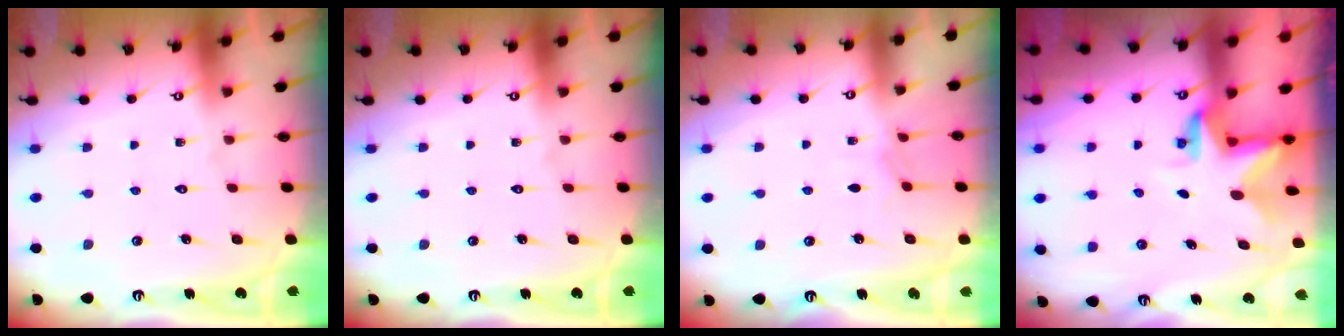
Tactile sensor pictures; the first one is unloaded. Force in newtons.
{"total": 0.0}
{"total": 3.7, "press": 3.7, "slide": 0.5}
{"total": 3.2, "press": 3.2, "slide": 0.2}